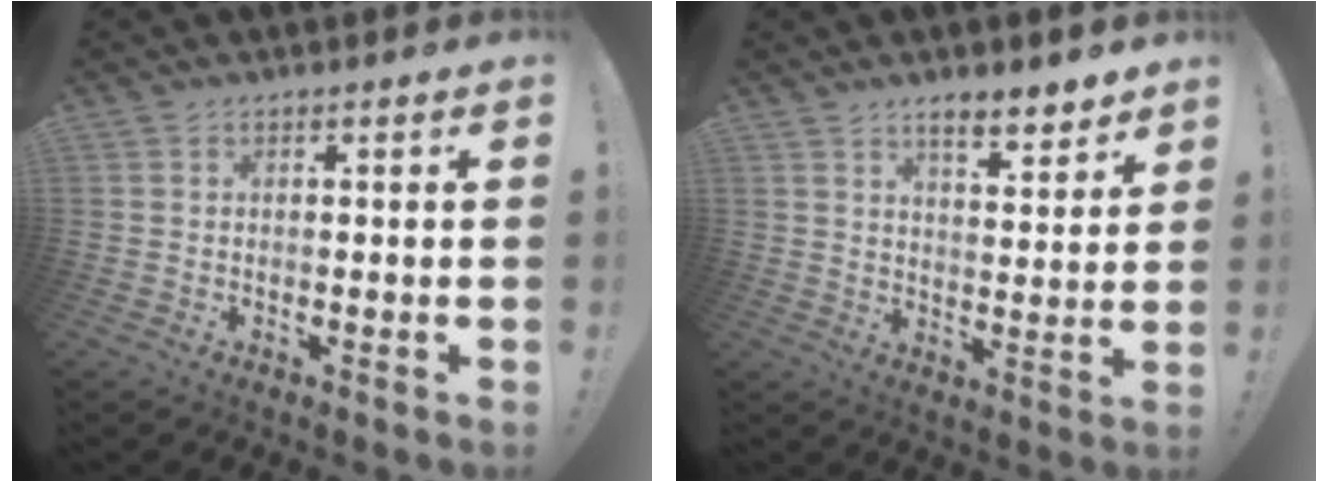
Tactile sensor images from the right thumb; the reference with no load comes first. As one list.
[{"total": 7.3, "force": [5.8, 1.7, 4.0], "torque": [-0.050, -0.037, 0.100]}]